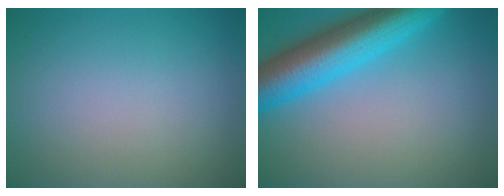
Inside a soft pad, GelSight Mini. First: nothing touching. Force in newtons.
{"total": 8.7, "press": 8.7, "slide": 0.4}